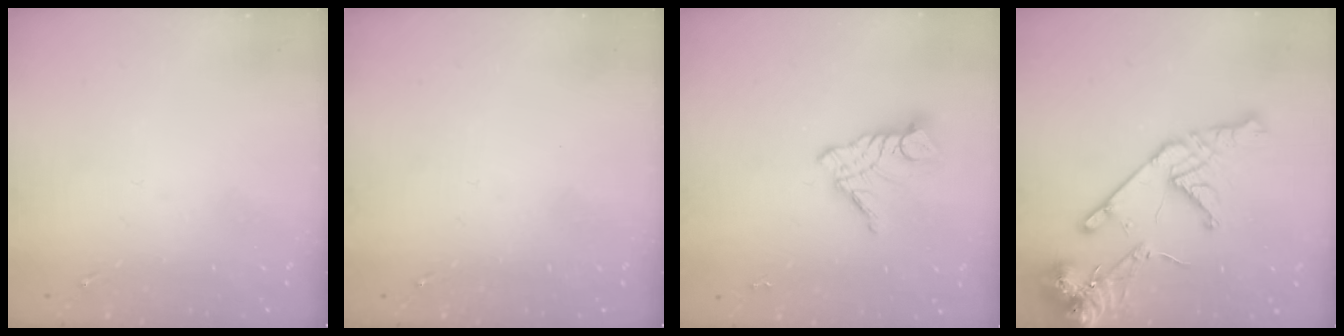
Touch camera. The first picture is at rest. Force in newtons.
{"total": 0.0}
{"total": 10.8, "press": 10.7, "slide": 0.7}
{"total": 16.2, "press": 16.0, "slide": 2.5}